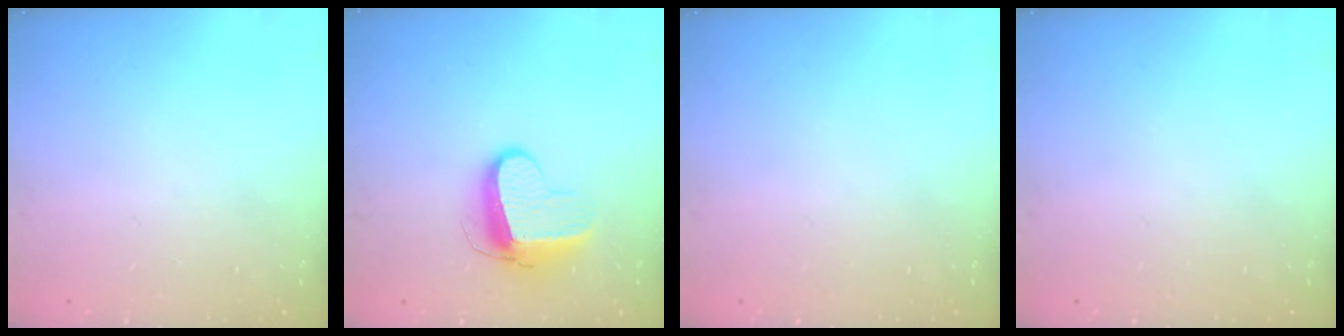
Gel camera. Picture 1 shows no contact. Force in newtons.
{"total": 9.6, "press": 9.6, "slide": 0.9}
{"total": 0.0}
{"total": 0.0}